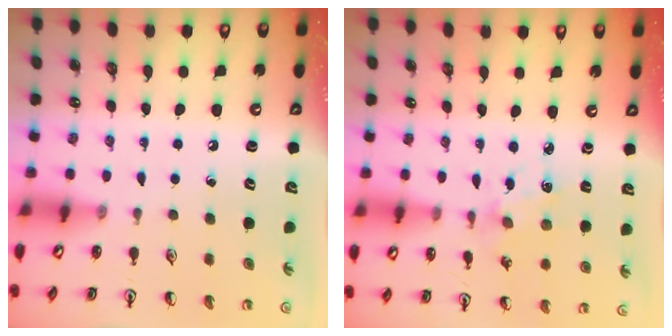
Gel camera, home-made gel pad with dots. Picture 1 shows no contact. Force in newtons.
{"total": 3.0, "press": 3.0, "slide": 0.4}